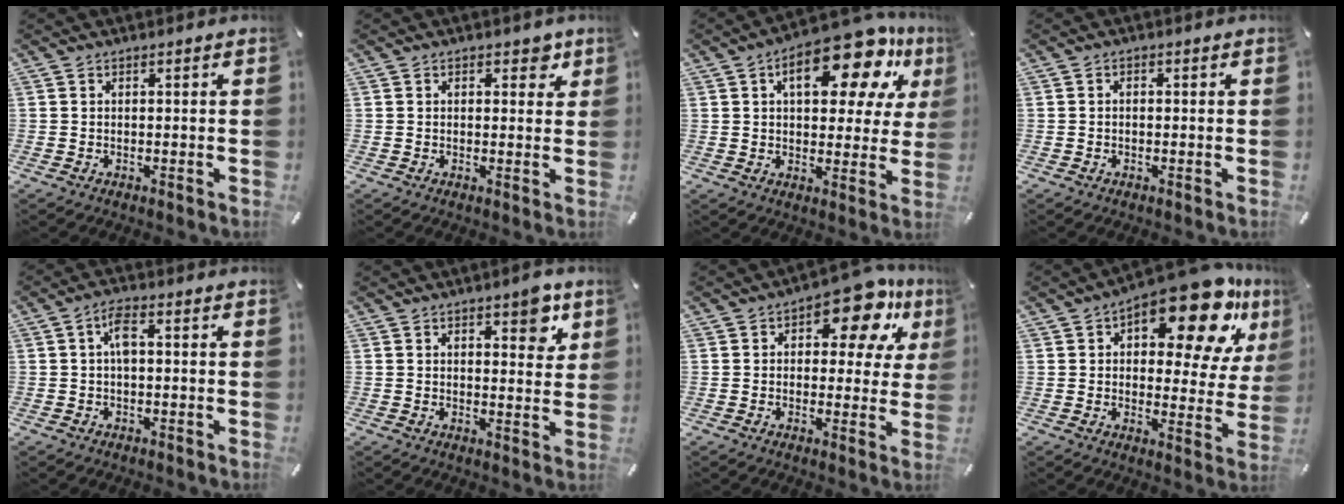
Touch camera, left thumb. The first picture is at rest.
{"total": 3.3, "force": [1.6, 2.0, 2.1], "torque": [-0.007, -0.007, 0.016]}
{"total": 18.9, "force": [9.3, 8.5, 14.0], "torque": [-0.198, -0.041, 0.147]}
{"total": 0.9, "force": [-0.3, 0.6, 0.6], "torque": [-0.012, 0.001, -0.006]}
{"total": 4.2, "force": [0.1, 1.9, 3.8], "torque": [-0.073, 0.011, 0.001]}
{"total": 6.6, "force": [3.9, 3.2, 4.3], "torque": [-0.044, -0.019, 0.060]}
{"total": 13.0, "force": [7.0, 6.4, 8.9], "torque": [-0.109, -0.042, 0.115]}
{"total": 19.5, "force": [11.9, 7.6, 13.4], "torque": [-0.187, -0.078, 0.191]}